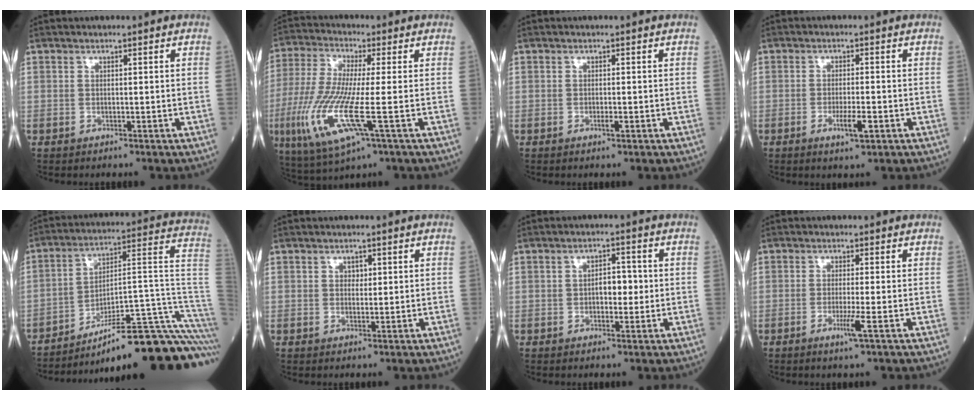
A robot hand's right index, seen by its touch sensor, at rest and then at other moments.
{"total": 14.1, "force": [-3.8, 1.7, 13.5], "torque": [-0.301, -0.028, -0.073]}
{"total": 0.9, "force": [-0.3, 0.1, 0.8], "torque": [-0.013, -0.001, -0.005]}
{"total": 3.7, "force": [-1.4, 0.5, 3.3], "torque": [-0.057, -0.003, -0.022]}
{"total": 23.1, "force": [-17.8, -0.3, 14.8], "torque": [-0.108, 0.040, -0.270]}
{"total": 1.4, "force": [0.5, 1.0, 0.8], "torque": [-0.009, -0.002, 0.006]}
{"total": 3.5, "force": [-0.1, 1.8, 3.0], "torque": [-0.044, 0.008, -0.001]}
{"total": 3.0, "force": [-1.2, -0.5, 2.7], "torque": [-0.054, -0.009, -0.023]}